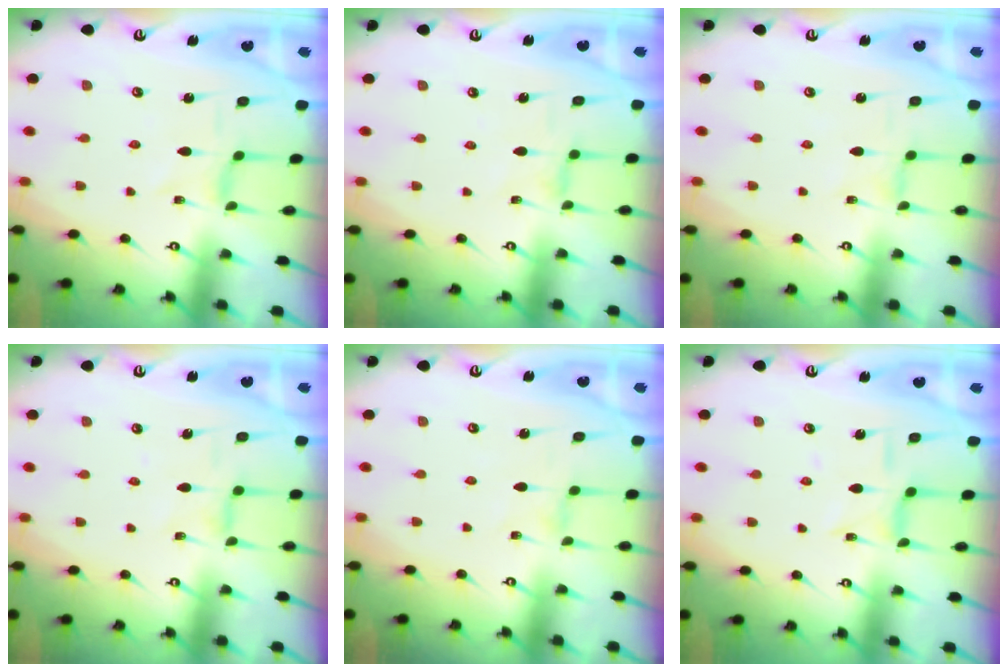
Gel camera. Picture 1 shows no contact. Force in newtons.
{"total": 1.4, "press": 1.4, "slide": 0.4}
{"total": 0.0}
{"total": 2.9, "press": 2.9, "slide": 0.4}
{"total": 0.9, "press": 0.9, "slide": 0.3}
{"total": 7.2, "press": 7.2, "slide": 0.6}